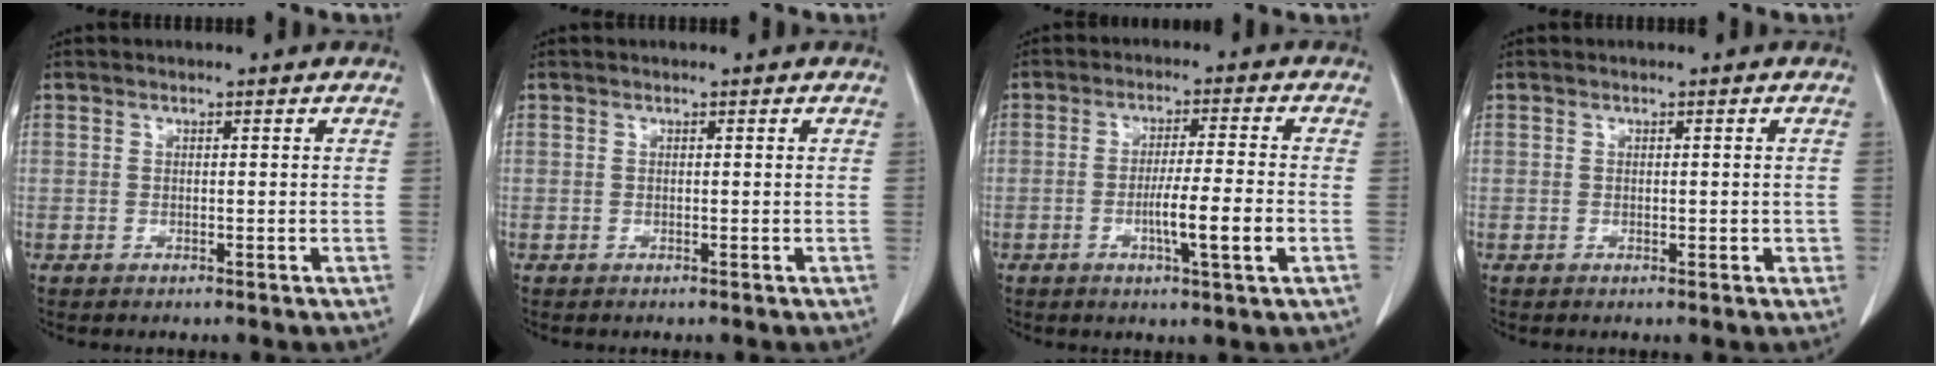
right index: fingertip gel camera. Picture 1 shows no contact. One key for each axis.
{"total": 0.0}
{"total": 7.5, "fx": -2.2, "fy": -0.2, "fz": 7.2, "tx": -0.119, "ty": -0.008, "tz": -0.038}
{"total": 1.4, "fx": -0.2, "fy": 0.8, "fz": 1.1, "tx": -0.015, "ty": 0.003, "tz": 0.001}